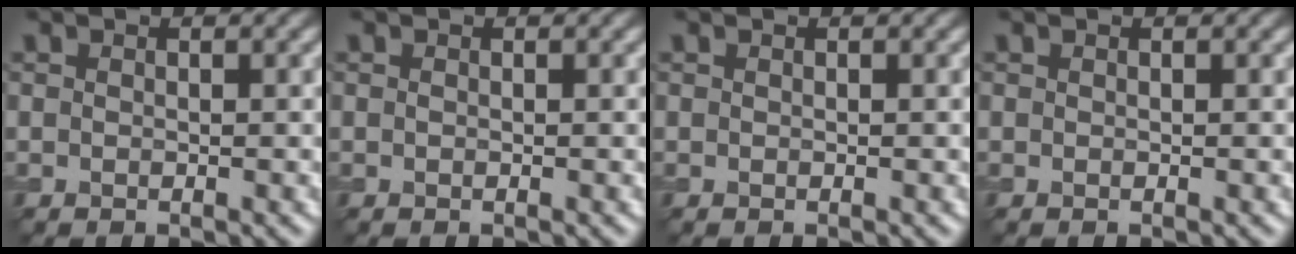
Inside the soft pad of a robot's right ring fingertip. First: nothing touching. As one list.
[{"total": 0.0}, {"total": 0.0}, {"total": 0.0}]